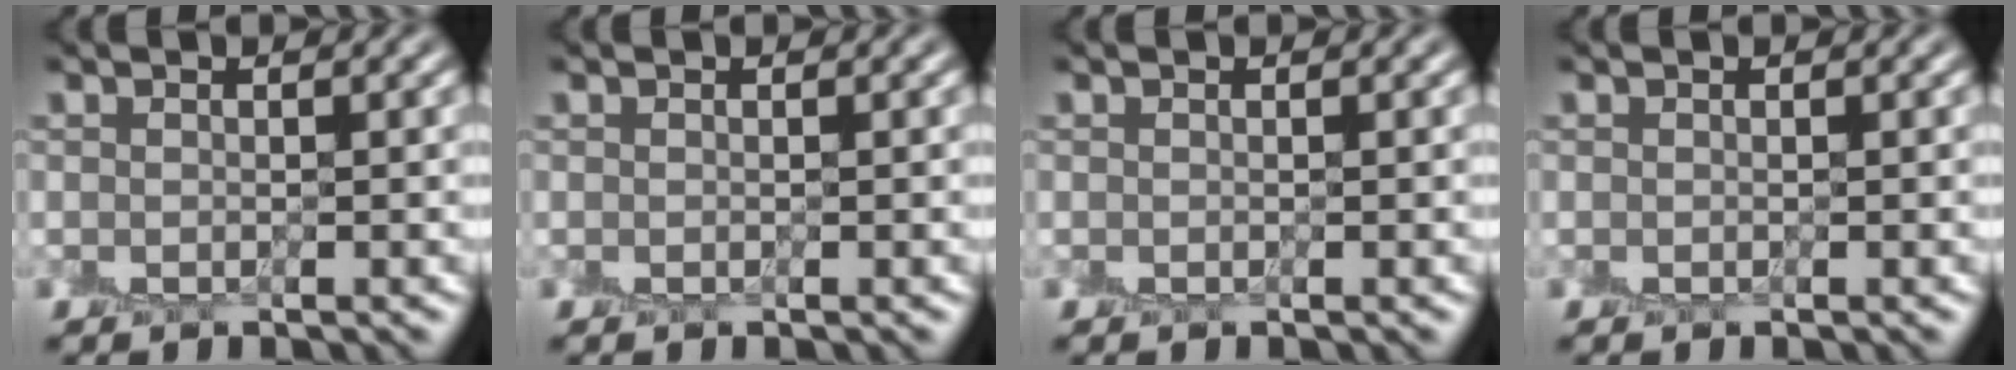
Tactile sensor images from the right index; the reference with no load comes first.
{"total": 0.0}
{"total": 0.0}
{"total": 0.0}